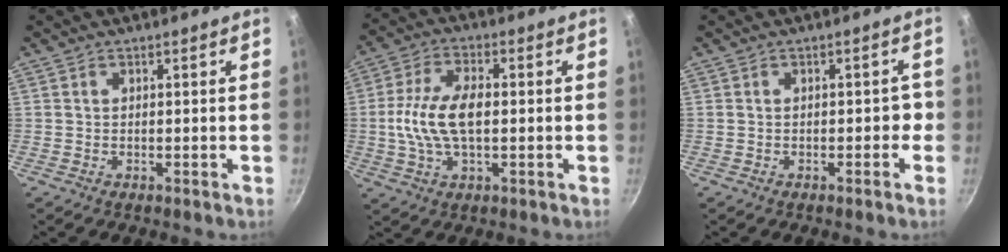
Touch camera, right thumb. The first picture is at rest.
{"total": 11.4, "force": [-0.1, 5.7, 9.8], "torque": [-0.192, 0.019, -0.009]}
{"total": 2.3, "force": [-0.7, 1.4, 1.7], "torque": [0.001, 0.019, -0.010]}